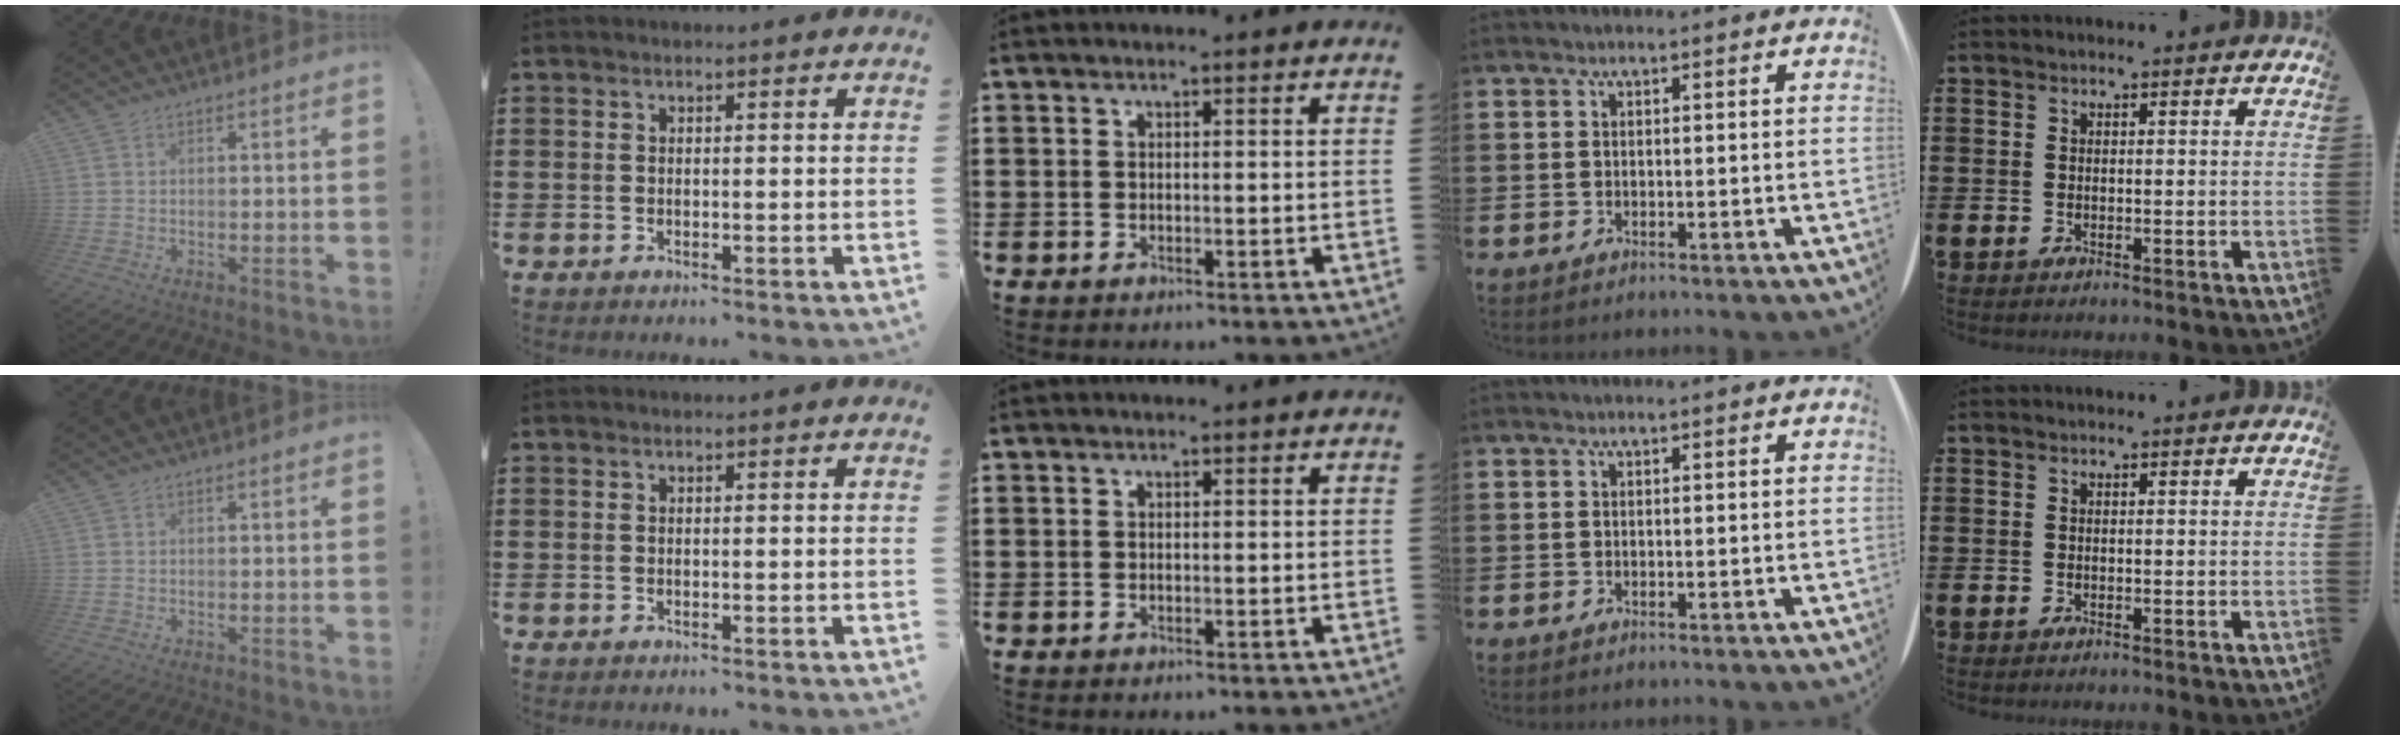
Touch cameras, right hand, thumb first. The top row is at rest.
{}